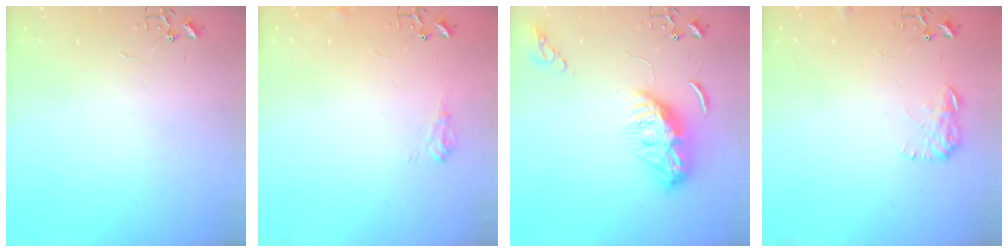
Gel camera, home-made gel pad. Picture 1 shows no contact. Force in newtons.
{"total": 7.3, "press": 7.3, "slide": 1.0}
{"total": 9.9, "press": 9.8, "slide": 1.1}
{"total": 8.2, "press": 8.2, "slide": 0.4}